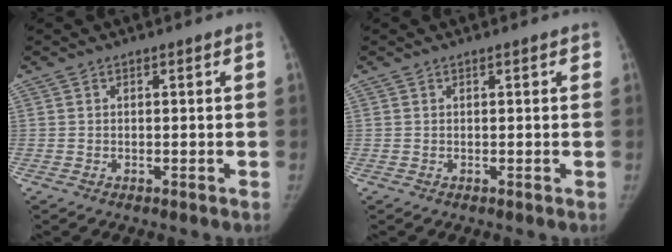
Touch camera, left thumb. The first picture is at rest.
{"total": 0.5, "force": [0.3, 0.2, 0.4], "torque": [-0.005, 0.001, 0.000]}